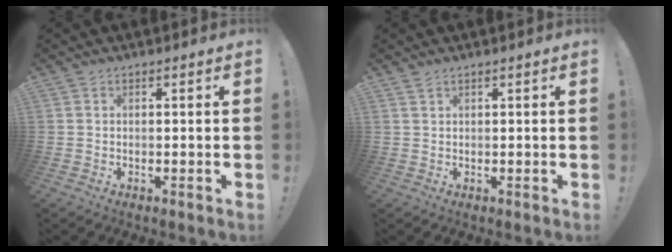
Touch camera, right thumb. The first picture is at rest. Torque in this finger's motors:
{"motor_torque": [0.30, -0.62, 0.17, -0.18, -0.02]}